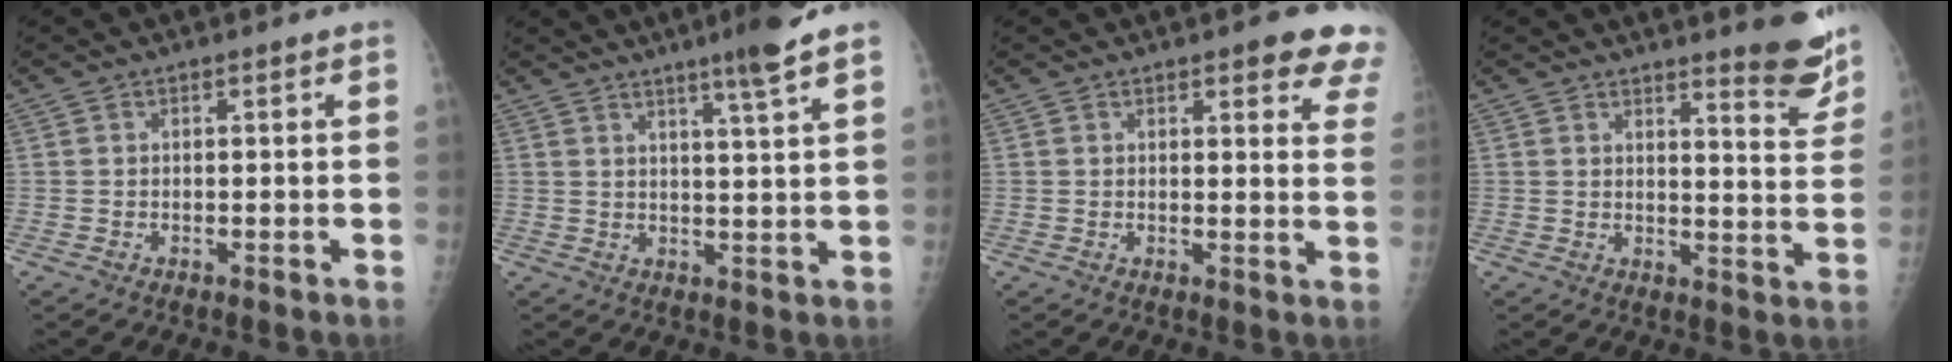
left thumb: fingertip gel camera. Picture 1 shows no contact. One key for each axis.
{"total": 7.0, "fx": 4.8, "fy": -0.7, "fz": 5.1, "tx": -0.078, "ty": -0.026, "tz": 0.073}
{"total": 9.8, "fx": 7.0, "fy": 3.0, "fz": 6.1, "tx": -0.033, "ty": -0.028, "tz": 0.061}
{"total": 8.6, "fx": 7.1, "fy": 1.3, "fz": 4.5, "tx": -0.035, "ty": -0.063, "tz": 0.085}